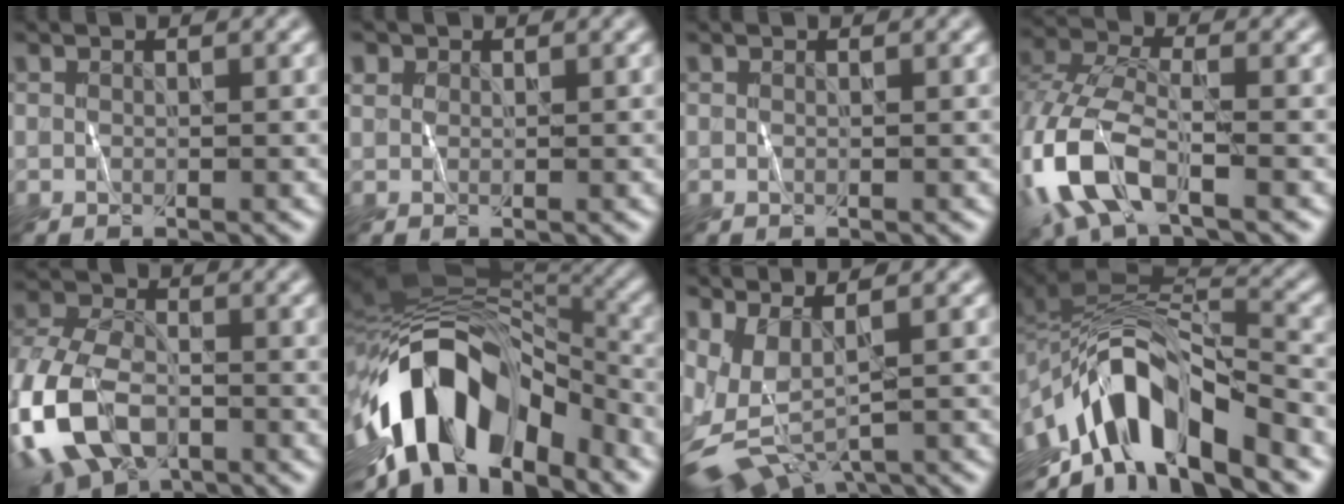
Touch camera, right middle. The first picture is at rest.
{"total": 1.0, "force": [0.5, 0.9, 0.2], "torque": [0.001, -0.001, 0.002]}
{"total": 0.0}
{"total": 9.1, "force": [-3.7, 4.4, 7.0], "torque": [-0.174, -0.005, -0.086]}
{"total": 11.9, "force": [-5.3, 7.2, 8.0], "torque": [-0.193, -0.019, -0.110]}
{"total": 14.1, "force": [-6.5, 7.8, 9.8], "torque": [-0.172, 0.005, -0.110]}
{"total": 5.1, "force": [-0.8, 2.4, 4.4], "torque": [-0.099, -0.017, -0.004]}
{"total": 11.9, "force": [-5.4, 5.2, 9.2], "torque": [-0.154, 0.008, -0.103]}